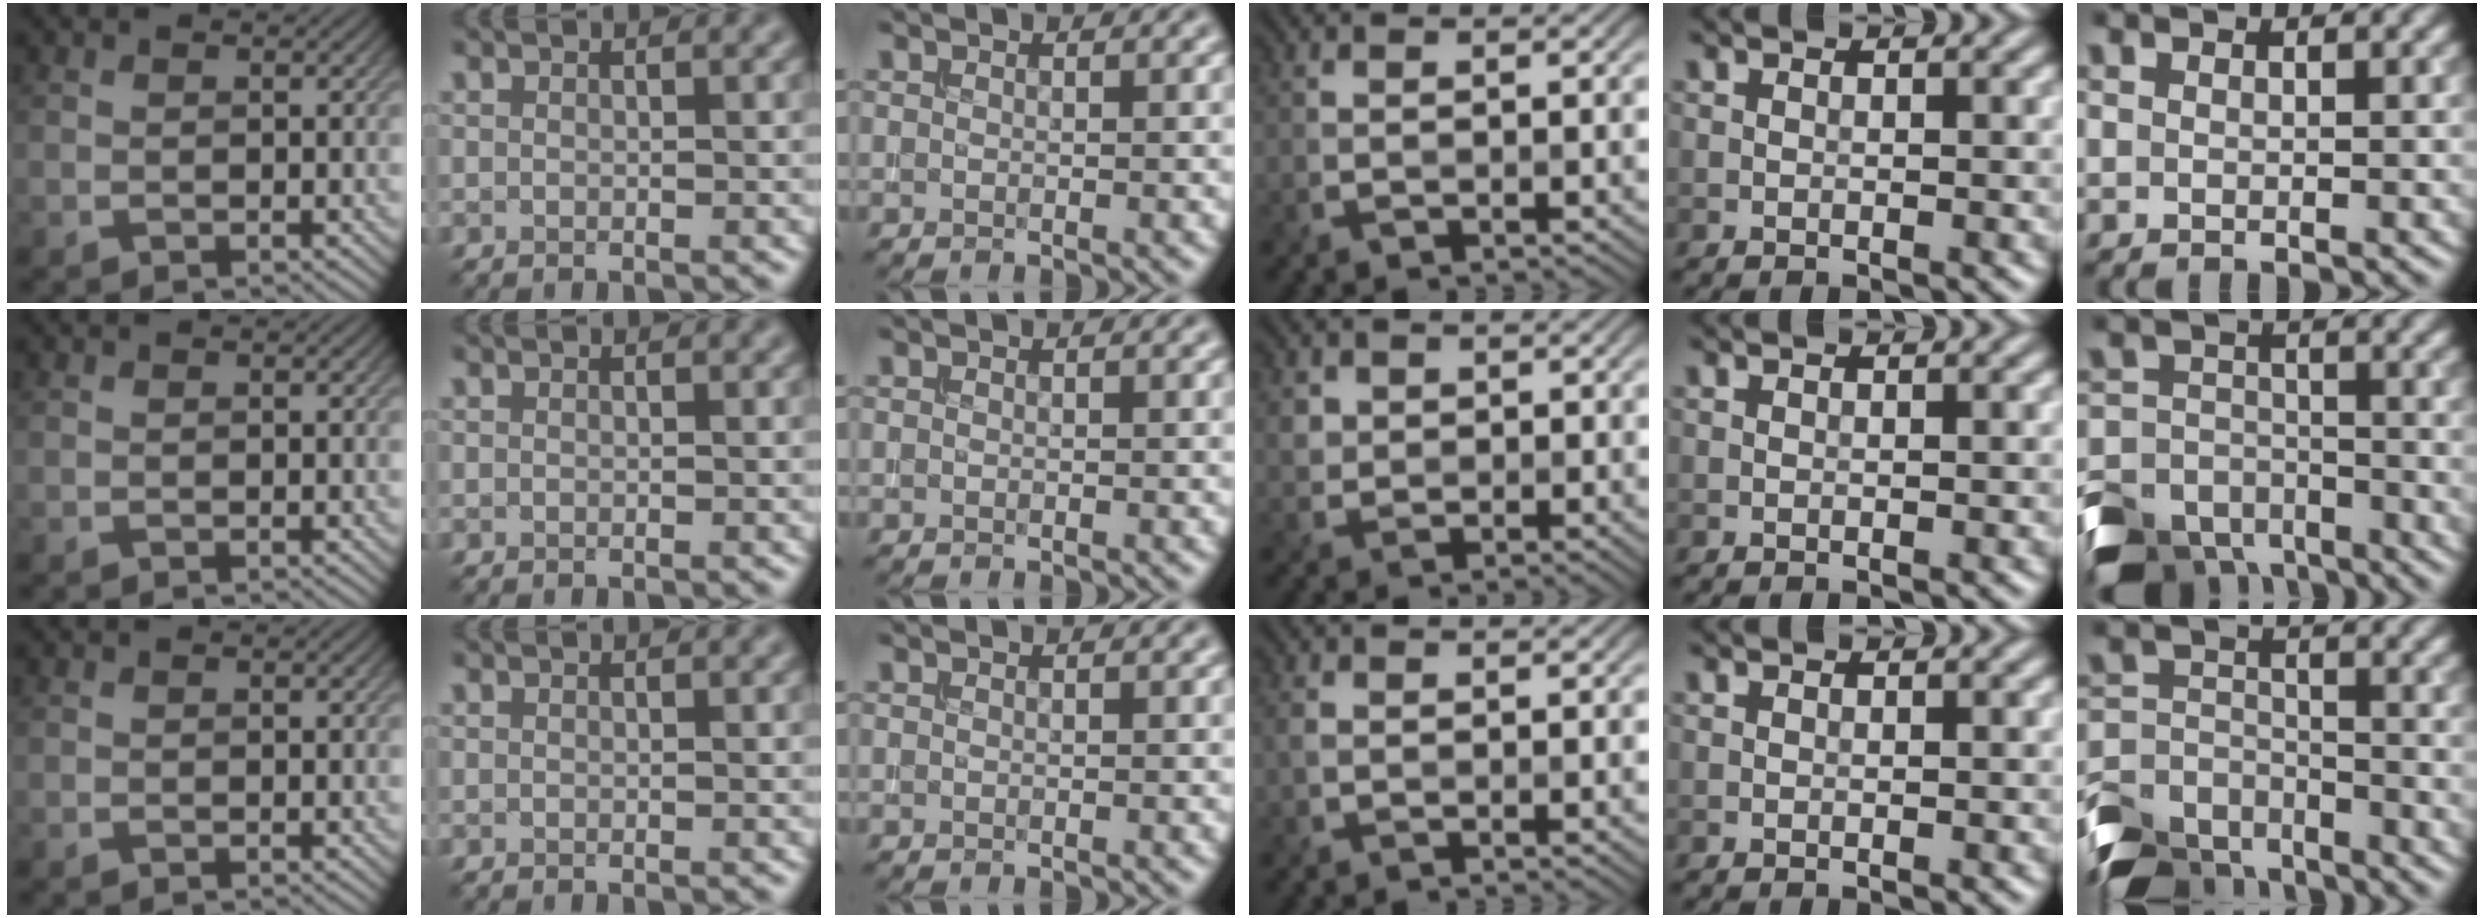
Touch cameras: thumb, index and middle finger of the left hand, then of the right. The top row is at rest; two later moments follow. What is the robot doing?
{"motion": "extract", "object": "bucket"}